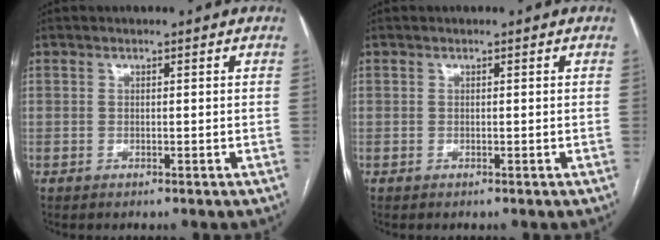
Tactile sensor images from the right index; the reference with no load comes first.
{"total": 0.0}